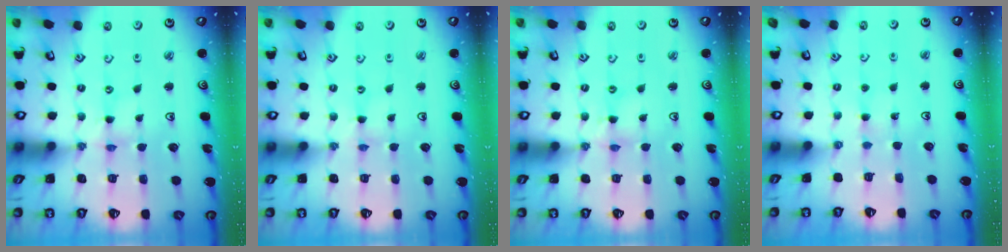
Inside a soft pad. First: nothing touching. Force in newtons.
{"total": 1.0, "press": 1.0, "slide": 0.2}
{"total": 3.0, "press": 3.0, "slide": 0.3}
{"total": 2.5, "press": 2.5, "slide": 0.4}